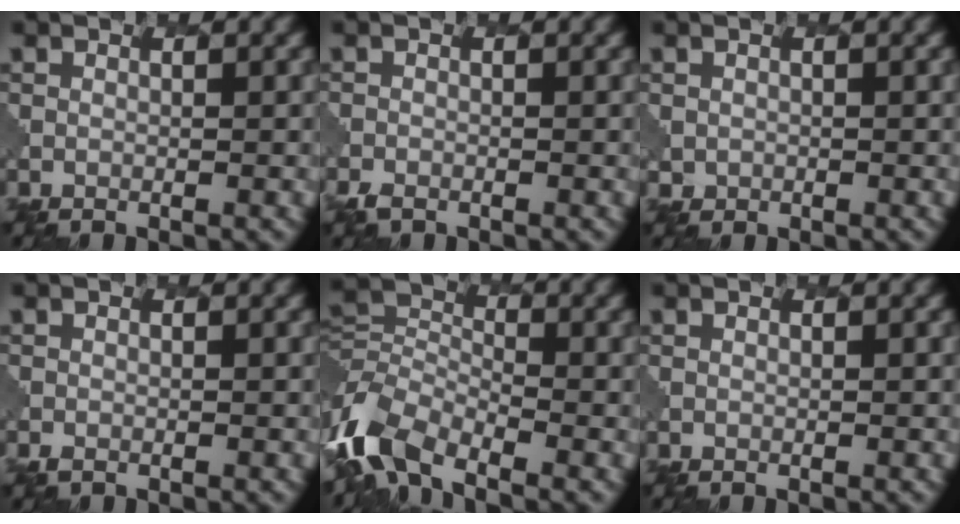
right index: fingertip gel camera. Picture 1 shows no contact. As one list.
[{"total": 1.4, "force": [-1.2, 0.6, 0.4], "torque": [-0.011, -0.007, -0.024]}, {"total": 0.7, "force": [0.2, 0.6, -0.3], "torque": [0.007, -0.007, 0.005]}, {"total": 0.8, "force": [-0.7, 0.3, 0.3], "torque": [-0.008, -0.005, -0.013]}, {"total": 6.7, "force": [-4.2, 3.5, 3.9], "torque": [-0.083, -0.004, -0.098]}, {"total": 0.0}]